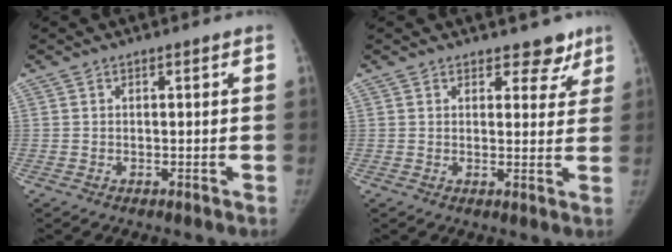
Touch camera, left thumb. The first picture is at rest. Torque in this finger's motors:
{"motor_torque": [-0.11, 0.02, 0.02, 0.31, -0.02]}